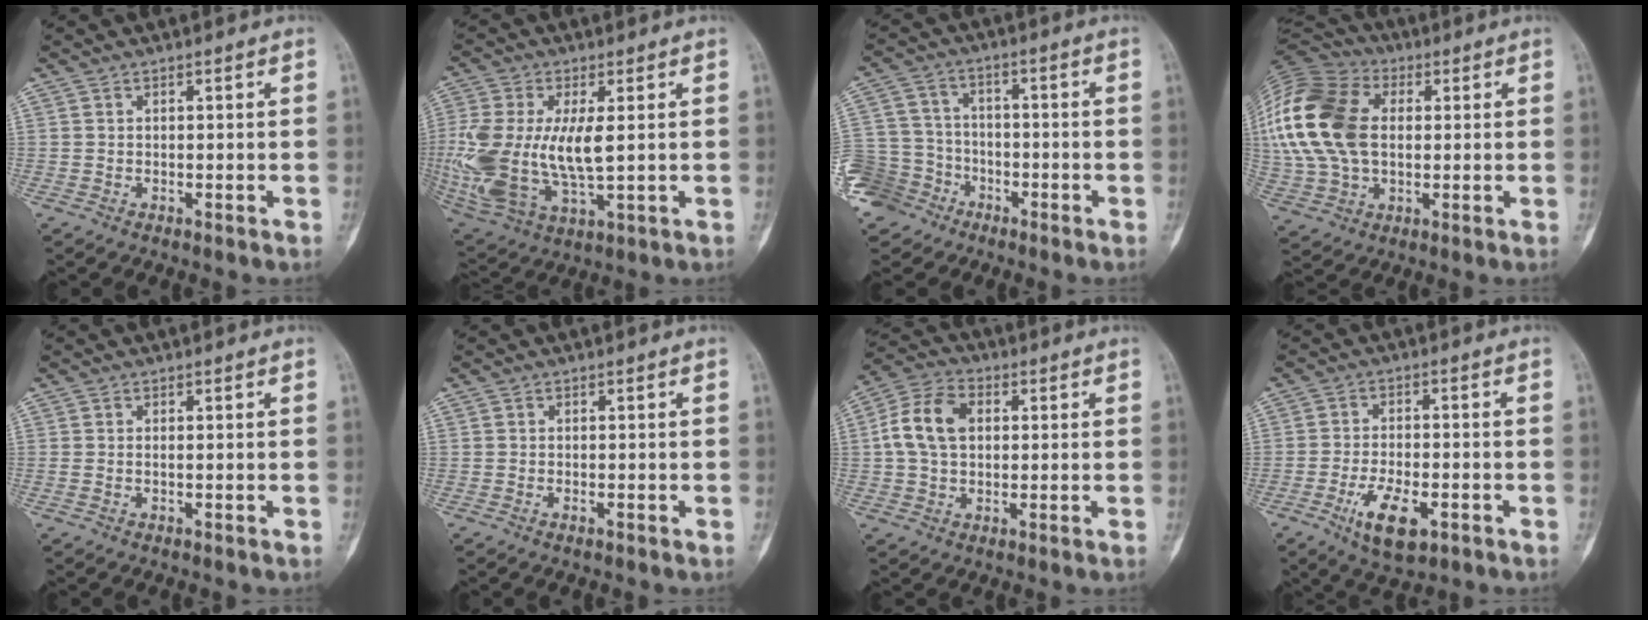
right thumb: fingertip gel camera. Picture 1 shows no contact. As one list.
[{"total": 19.9, "force": [0.2, 9.4, 17.5], "torque": [-0.401, -0.024, 0.015]}, {"total": 12.2, "force": [-7.3, 9.4, 2.7], "torque": [-0.059, 0.045, -0.134]}, {"total": 24.4, "force": [3.3, 16.2, 17.9], "torque": [-0.405, 0.017, 0.060]}, {"total": 0.6, "force": [0.0, 0.3, 0.6], "torque": [-0.017, 0.003, 0.001]}, {"total": 0.6, "force": [-0.3, 0.2, 0.4], "torque": [-0.010, 0.003, -0.005]}, {"total": 9.9, "force": [1.3, 6.9, 7.0], "torque": [-0.129, 0.023, 0.019]}, {"total": 8.8, "force": [-3.9, 3.9, 6.9], "torque": [-0.122, 0.009, -0.060]}]